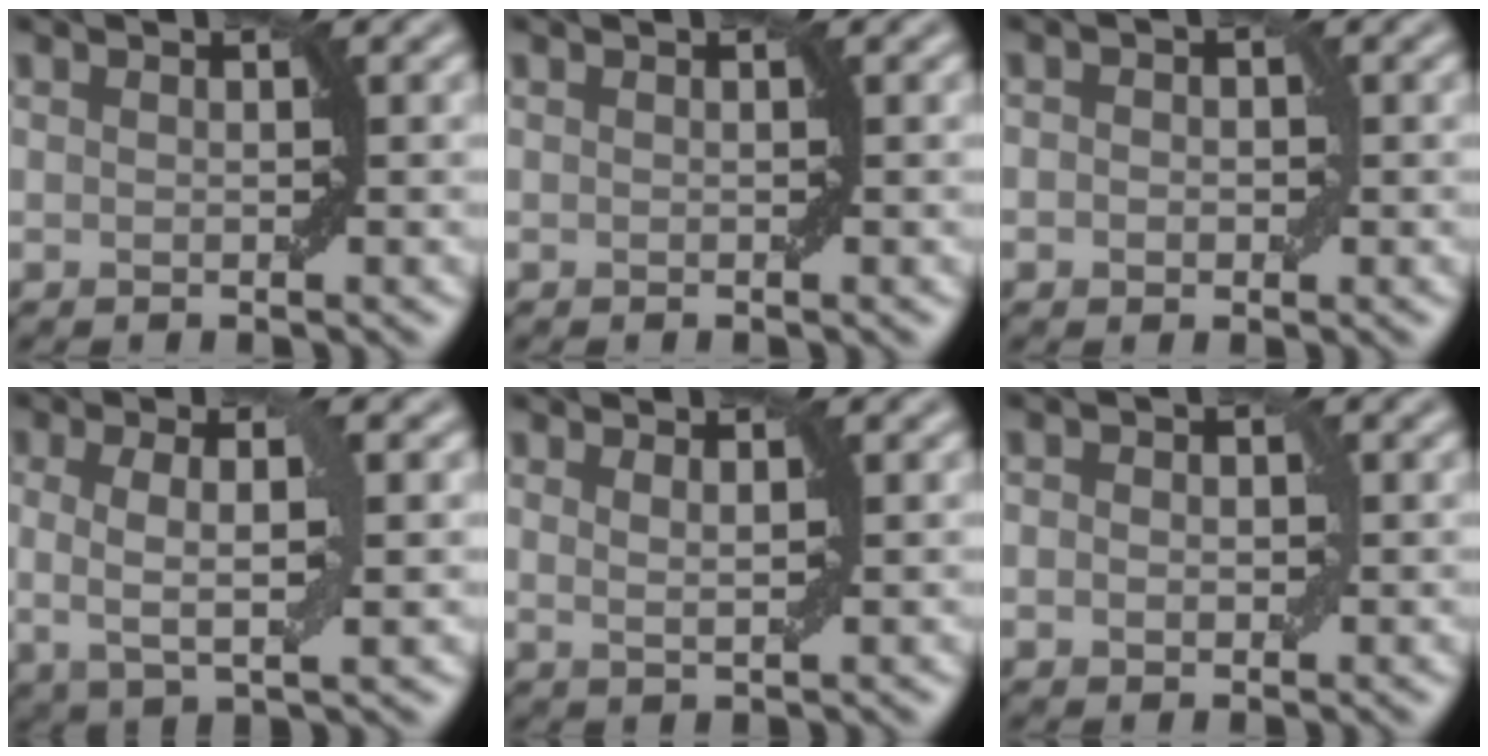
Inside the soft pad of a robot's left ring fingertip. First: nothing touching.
{"total": 0.0}
{"total": 1.6, "force": [0.0, 1.3, 1.0], "torque": [-0.006, 0.008, -0.008]}
{"total": 4.4, "force": [0.3, 1.2, 4.2], "torque": [-0.083, 0.000, 0.004]}
{"total": 1.3, "force": [0.8, 0.3, 1.1], "torque": [-0.016, -0.002, 0.014]}
{"total": 1.9, "force": [0.1, 1.4, 1.2], "torque": [-0.013, 0.006, -0.002]}